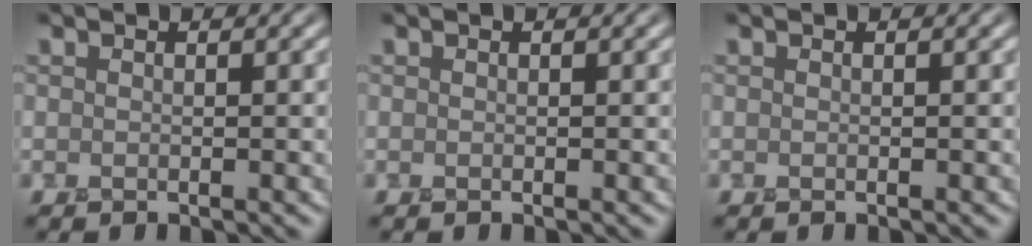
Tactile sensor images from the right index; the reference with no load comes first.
{"total": 0.0}
{"total": 0.0}